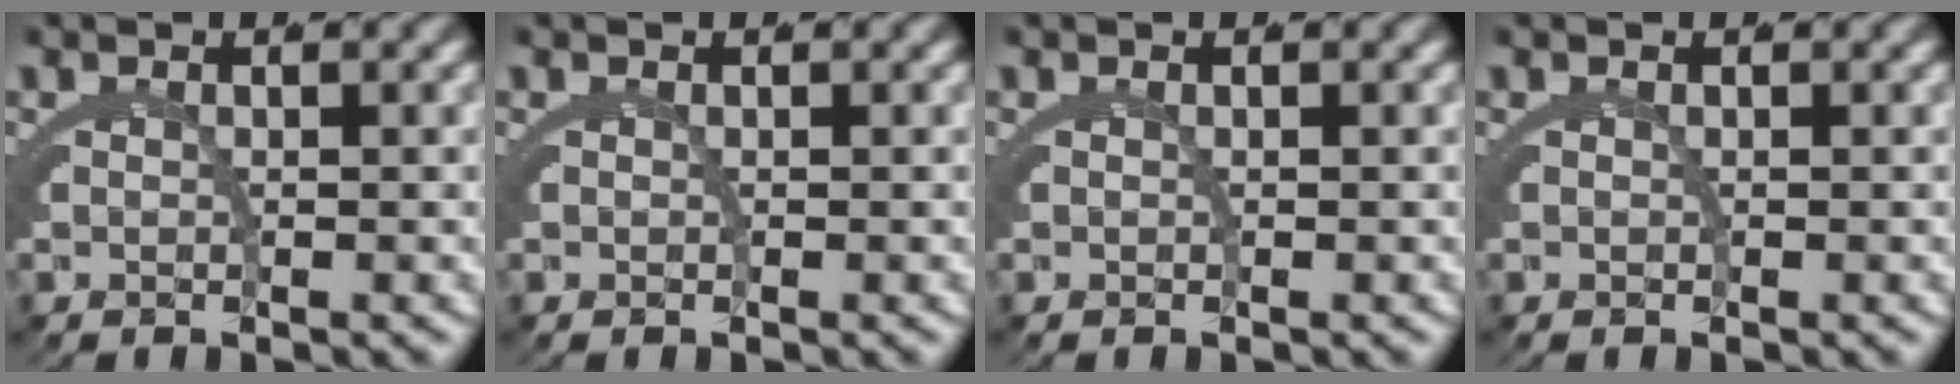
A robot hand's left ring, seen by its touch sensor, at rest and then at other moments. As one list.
[{"total": 0.0}, {"total": 0.0}, {"total": 0.0}]